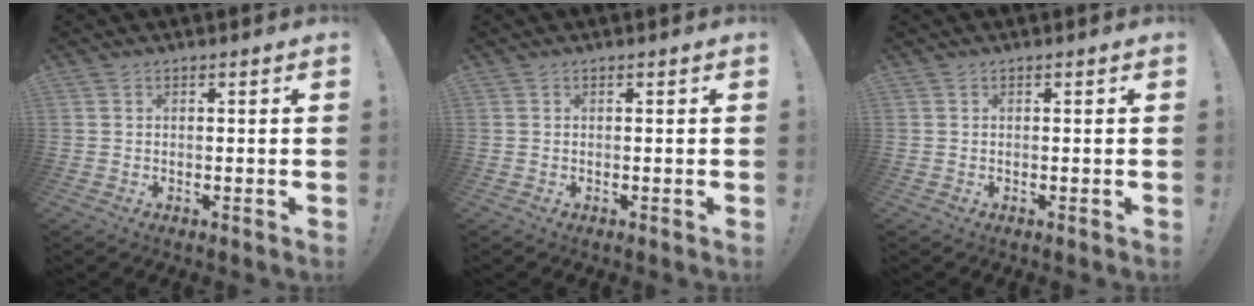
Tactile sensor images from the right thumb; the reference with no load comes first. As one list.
[{"total": 0.0}, {"total": 0.0}]